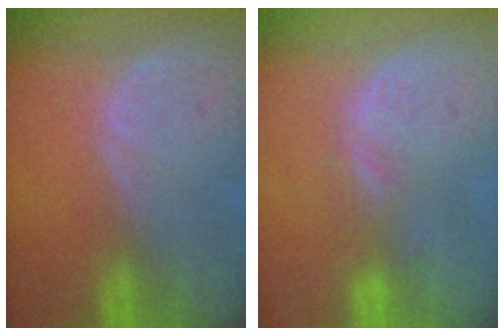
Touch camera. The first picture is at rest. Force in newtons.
{"total": 2.8, "press": 2.2, "slide": 1.7}